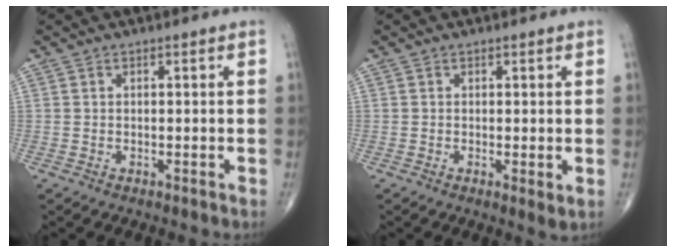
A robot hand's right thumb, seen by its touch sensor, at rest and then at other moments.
{"total": 1.8, "force": [0.1, 0.5, 1.7], "torque": [-0.027, -0.009, -0.001]}